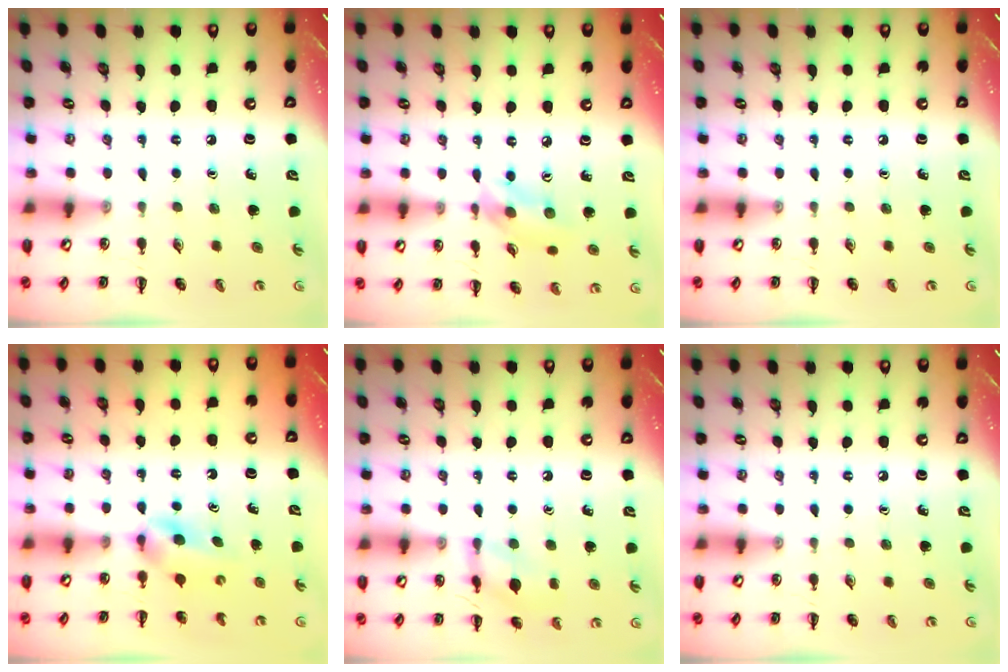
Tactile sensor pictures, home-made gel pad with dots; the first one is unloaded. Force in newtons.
{"total": 6.9, "press": 6.8, "slide": 0.9}
{"total": 0.0}
{"total": 3.7, "press": 3.5, "slide": 1.1}
{"total": 9.0, "press": 9.0, "slide": 0.9}
{"total": 0.0}